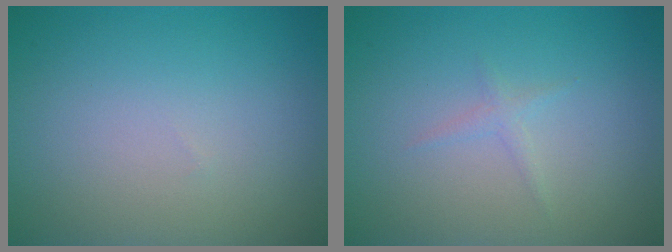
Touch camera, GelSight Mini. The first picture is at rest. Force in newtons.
{"total": 0.8, "press": 0.8, "slide": 0.0}